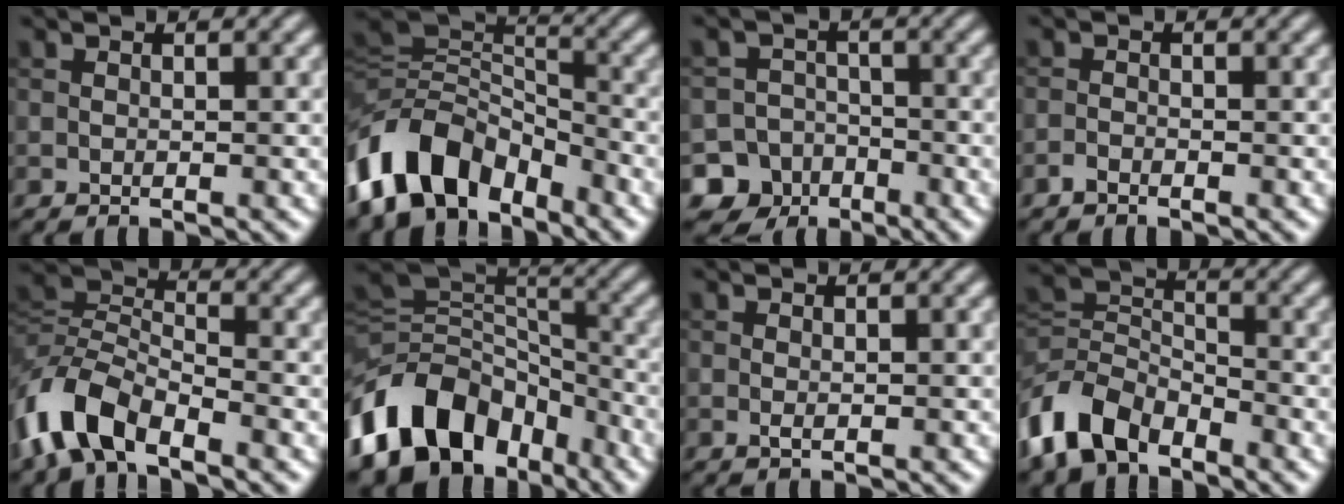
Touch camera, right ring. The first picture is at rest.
{"total": 10.4, "force": [-5.8, 6.3, 5.9], "torque": [-0.103, 0.008, -0.121]}
{"total": 8.3, "force": [-5.3, 6.4, 1.0], "torque": [-0.005, -0.025, -0.105]}
{"total": 0.8, "force": [-0.7, 0.3, 0.3], "torque": [-0.005, 0.000, -0.016]}
{"total": 7.2, "force": [-4.3, 3.6, 4.5], "torque": [-0.091, 0.000, -0.101]}
{"total": 13.0, "force": [-6.6, 8.6, 7.2], "torque": [-0.141, 0.015, -0.127]}
{"total": 0.5, "force": [0.0, 0.2, 0.5], "torque": [-0.012, -0.002, 0.000]}
{"total": 7.1, "force": [-4.7, 4.0, 3.6], "torque": [-0.079, -0.002, -0.106]}